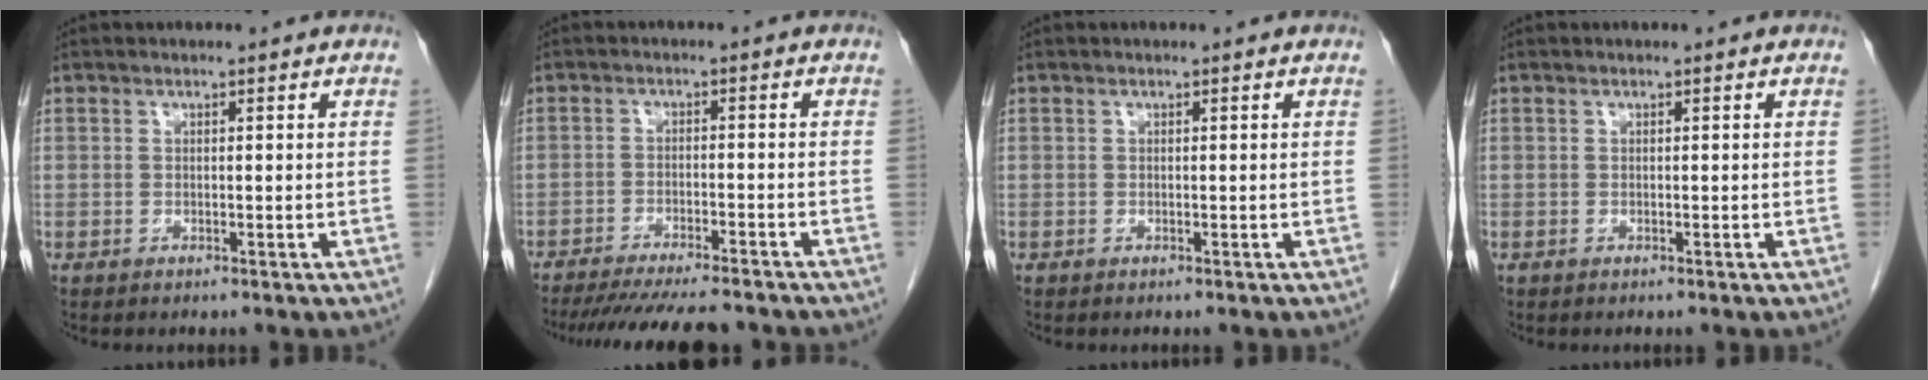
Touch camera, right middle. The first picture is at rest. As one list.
[{"total": 13.6, "force": [-12.1, 1.4, 5.9], "torque": [-0.091, -0.024, -0.169]}, {"total": 0.0}, {"total": 0.0}]